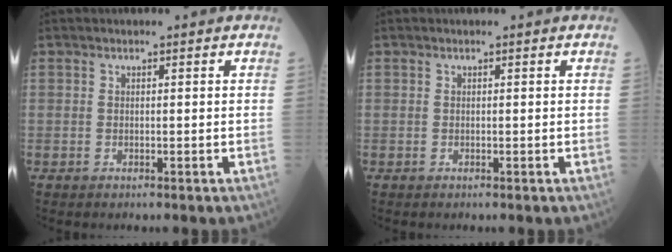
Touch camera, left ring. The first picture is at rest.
{"total": 0.0}